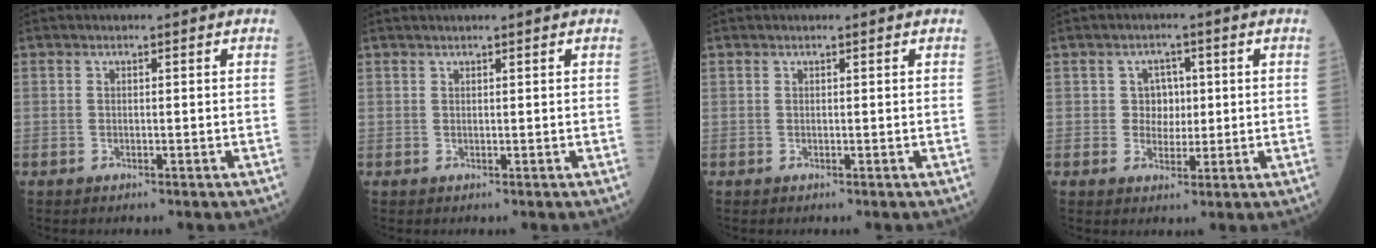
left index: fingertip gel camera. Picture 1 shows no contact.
{"total": 1.2, "force": [1.2, 0.1, 0.4], "torque": [-0.007, 0.020, 0.023]}
{"total": 0.0}
{"total": 3.2, "force": [0.5, 2.9, 1.3], "torque": [-0.016, 0.006, 0.006]}